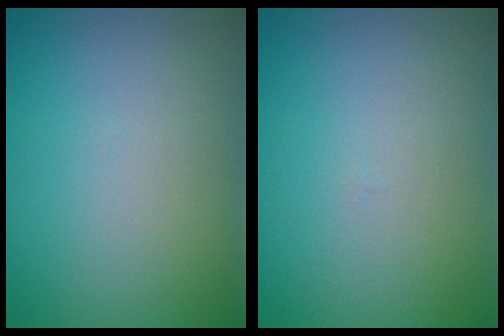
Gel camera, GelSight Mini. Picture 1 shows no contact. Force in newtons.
{"total": 0.0}